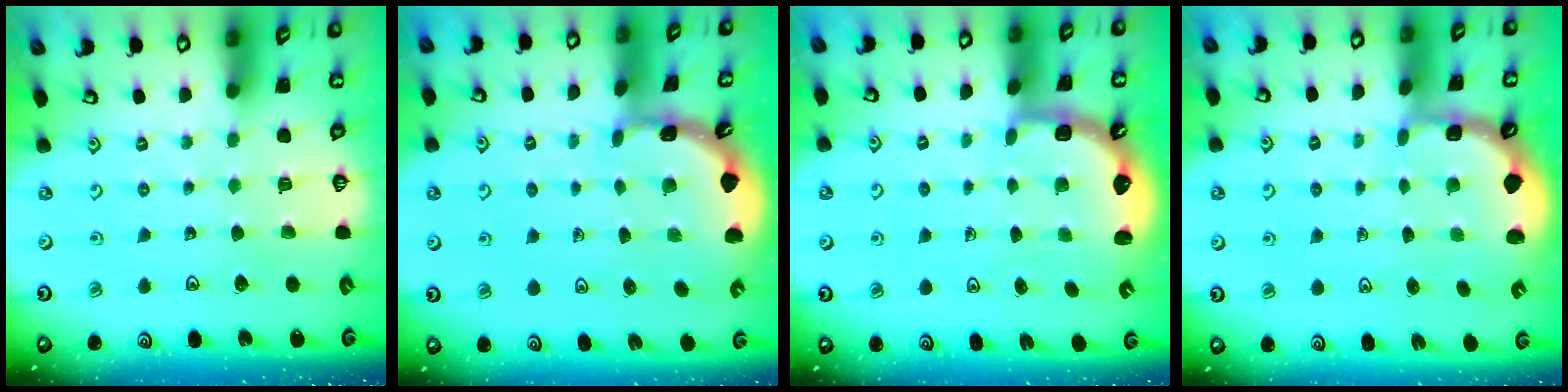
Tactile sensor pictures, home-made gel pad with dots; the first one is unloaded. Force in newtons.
{"total": 1.8, "press": 1.8, "slide": 0.1}
{"total": 2.6, "press": 2.2, "slide": 1.4}
{"total": 1.8, "press": 1.6, "slide": 0.8}